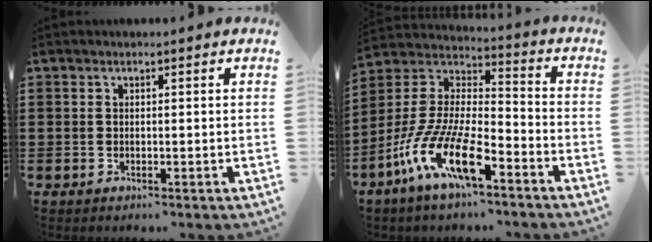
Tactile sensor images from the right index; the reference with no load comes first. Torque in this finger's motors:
{"motor_torque": [2.14, 0.00, 1.05, 0.21]}